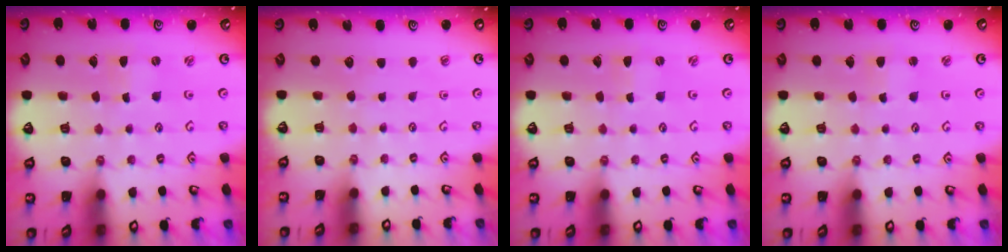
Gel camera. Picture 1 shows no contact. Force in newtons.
{"total": 0.0}
{"total": 0.0}
{"total": 1.5, "press": 1.5, "slide": 0.2}